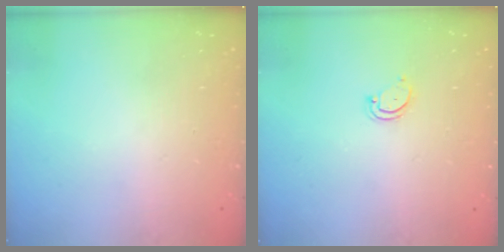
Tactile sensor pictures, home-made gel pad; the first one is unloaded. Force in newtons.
{"total": 2.8, "press": 2.8, "slide": 0.2}